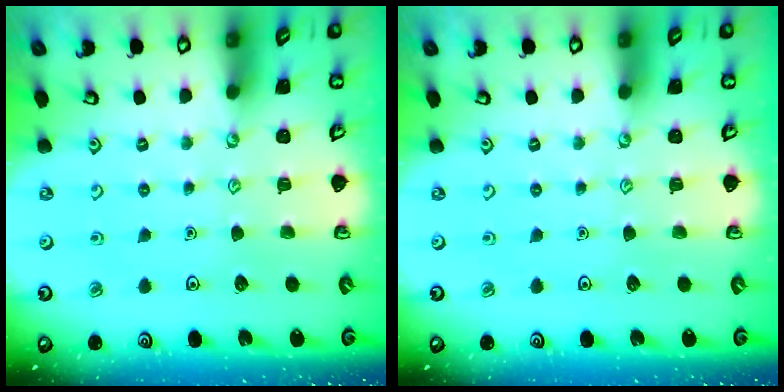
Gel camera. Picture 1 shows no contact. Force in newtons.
{"total": 0.0}